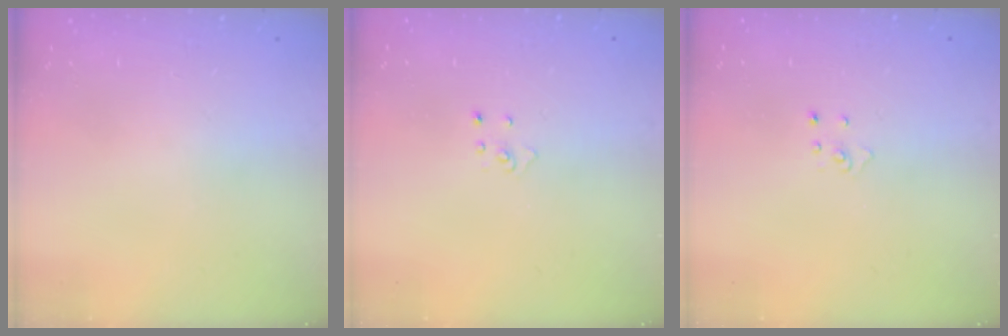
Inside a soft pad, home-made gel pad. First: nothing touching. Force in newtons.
{"total": 2.8, "press": 2.8, "slide": 0.2}
{"total": 2.8, "press": 2.8, "slide": 0.2}